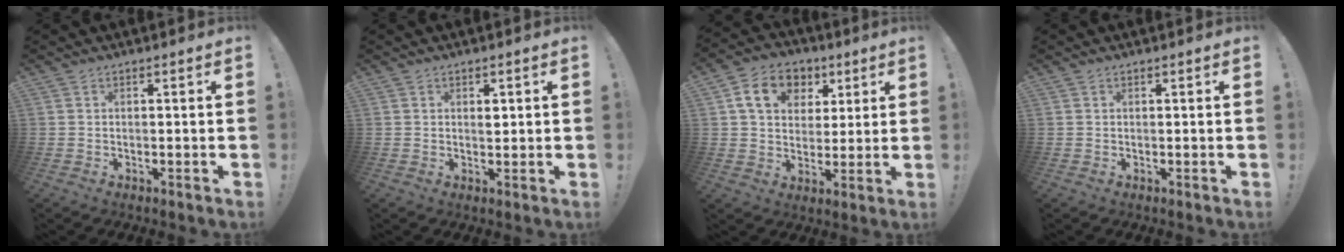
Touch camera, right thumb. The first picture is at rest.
{"total": 1.6, "force": [0.8, 1.1, 1.0], "torque": [0.002, -0.007, 0.009]}
{"total": 14.0, "force": [5.3, 10.8, 7.0], "torque": [-0.099, -0.010, 0.103]}
{"total": 0.0}